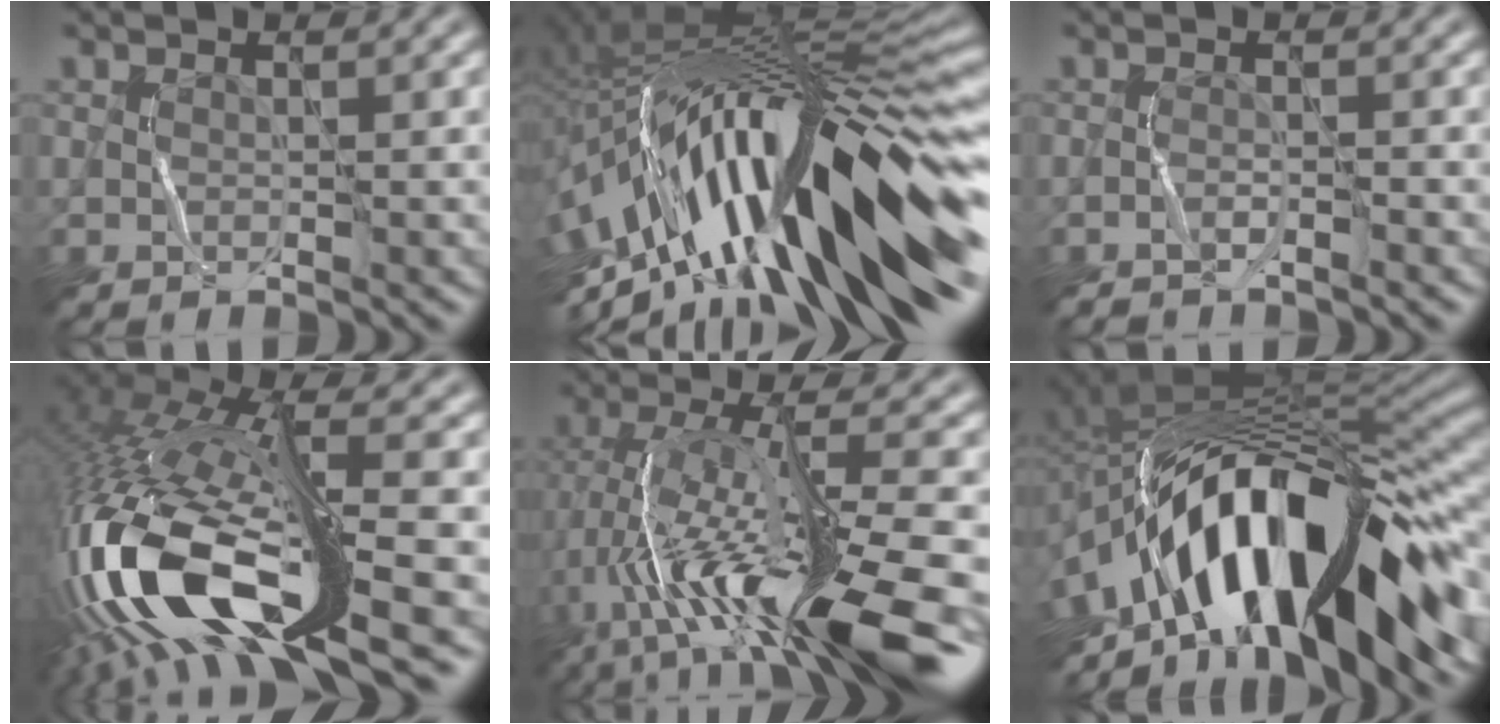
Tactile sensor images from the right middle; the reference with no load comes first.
{"total": 17.2, "force": [-3.8, 5.4, 15.9], "torque": [-0.271, 0.039, -0.077]}
{"total": 1.3, "force": [-1.2, 0.0, 0.5], "torque": [-0.012, 0.001, -0.024]}
{"total": 17.6, "force": [-5.4, 6.2, 15.6], "torque": [-0.341, -0.011, -0.087]}
{"total": 13.3, "force": [-5.5, 3.3, 11.7], "torque": [-0.203, 0.003, -0.086]}
{"total": 15.1, "force": [-5.8, 6.1, 12.6], "torque": [-0.195, 0.014, -0.098]}